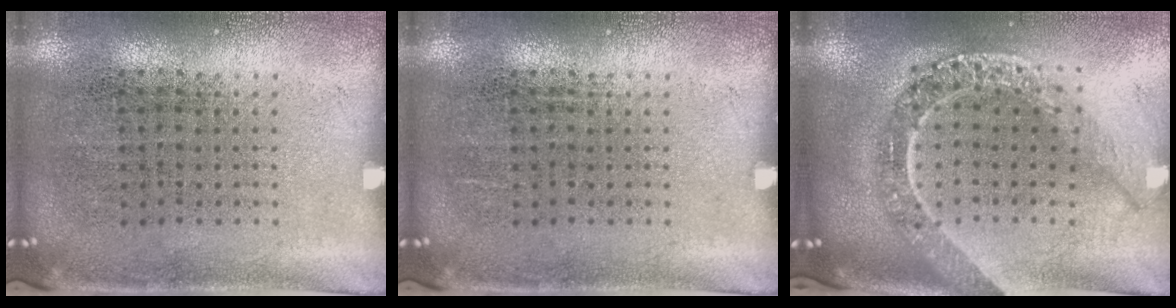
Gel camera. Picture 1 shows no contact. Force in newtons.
{"total": 0.0}
{"total": 2.4, "press": 2.0, "slide": 1.3}